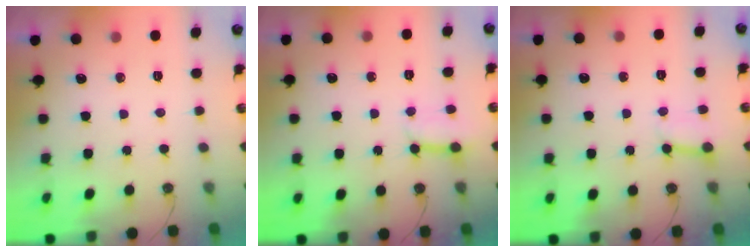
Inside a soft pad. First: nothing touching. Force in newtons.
{"total": 3.8, "press": 3.8, "slide": 0.5}
{"total": 2.6, "press": 2.6, "slide": 0.1}